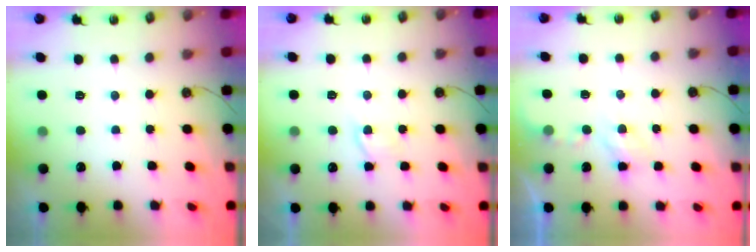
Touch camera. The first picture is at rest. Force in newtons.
{"total": 2.1, "press": 2.1, "slide": 0.4}
{"total": 4.4, "press": 4.4, "slide": 0.5}